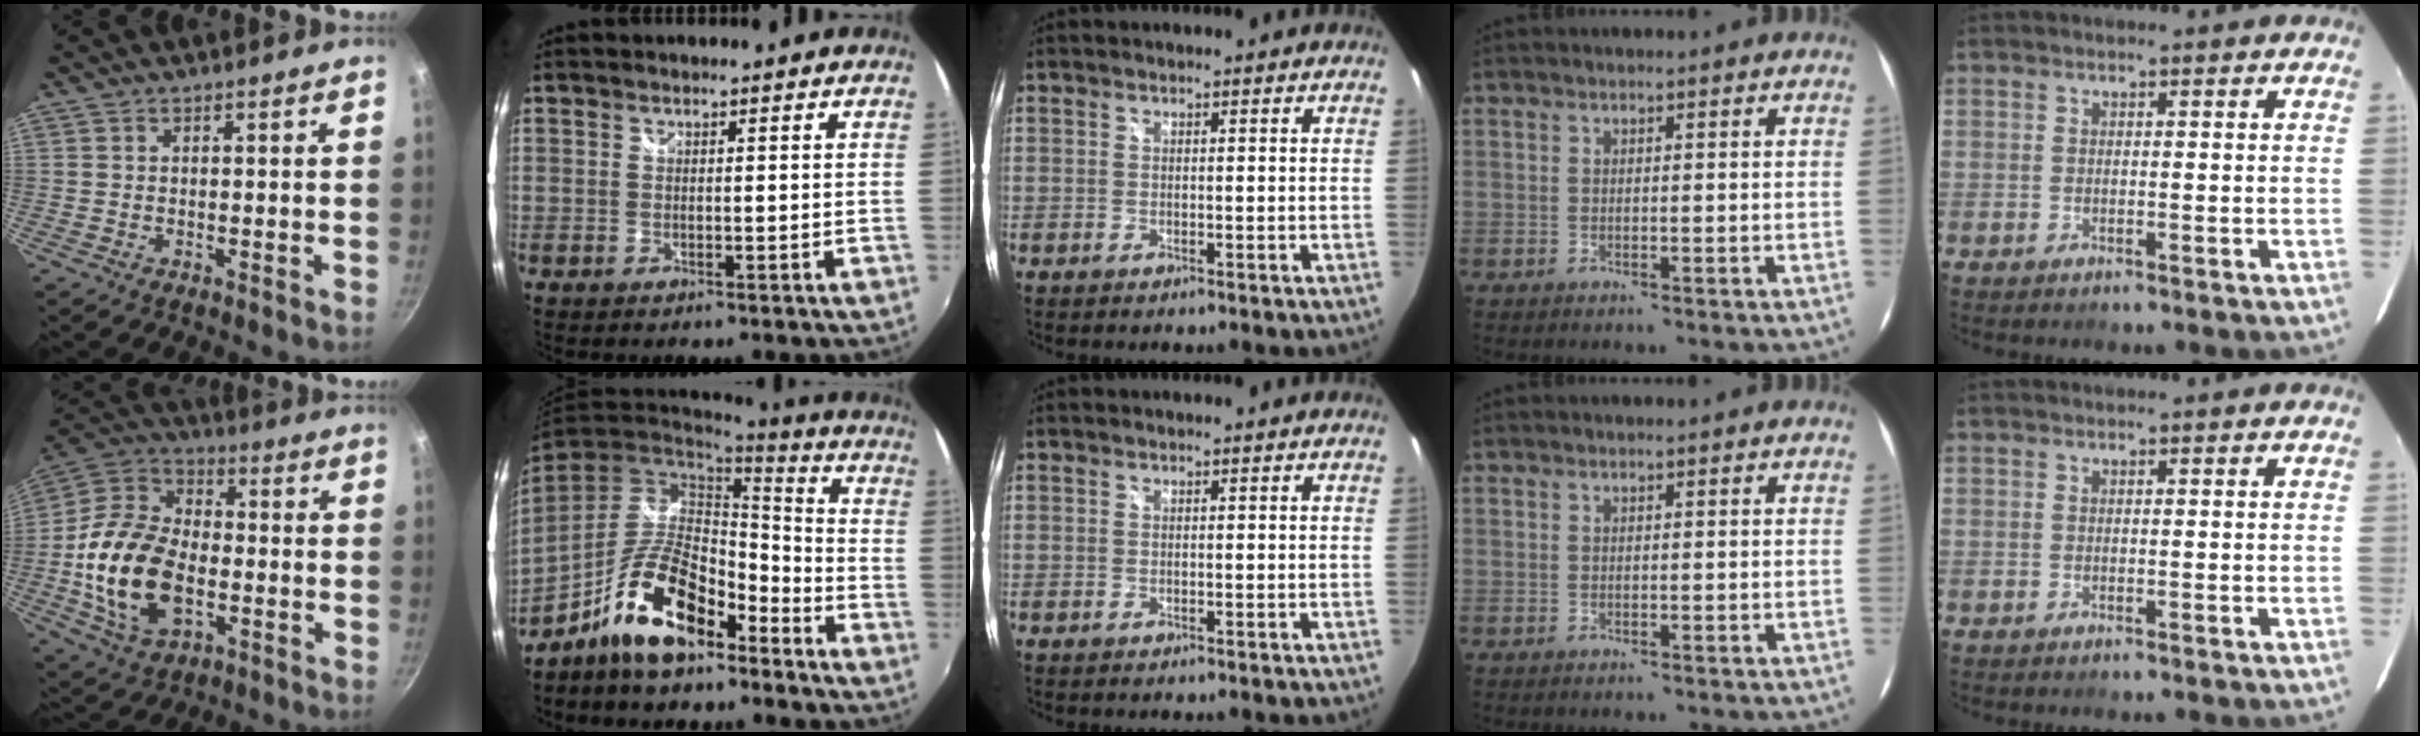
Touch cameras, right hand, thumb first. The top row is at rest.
{"thumb": {"total": 20.0, "force": [-3.7, 12.8, 15.0], "torque": [-0.271, 0.029, -0.073]}, "index": {"total": 15.2, "force": [-9.8, 6.0, 9.9], "torque": [-0.195, 0.007, -0.172]}}